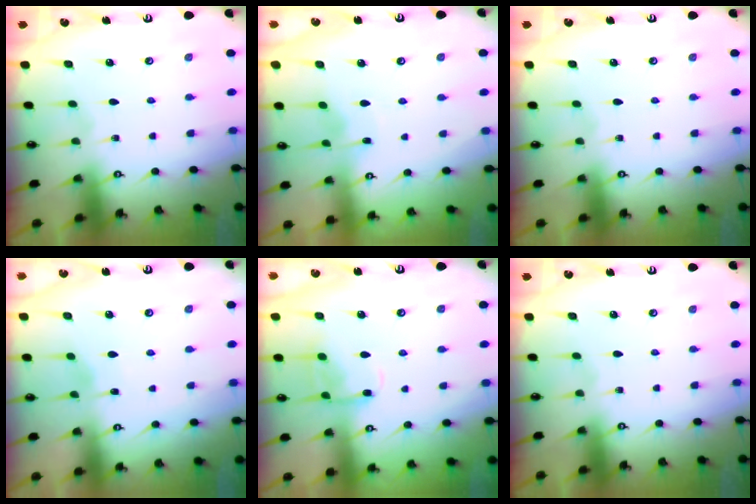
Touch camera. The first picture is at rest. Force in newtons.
{"total": 2.8, "press": 2.8, "slide": 0.4}
{"total": 0.0}
{"total": 2.6, "press": 2.6, "slide": 0.3}
{"total": 9.1, "press": 9.1, "slide": 0.8}
{"total": 0.0}